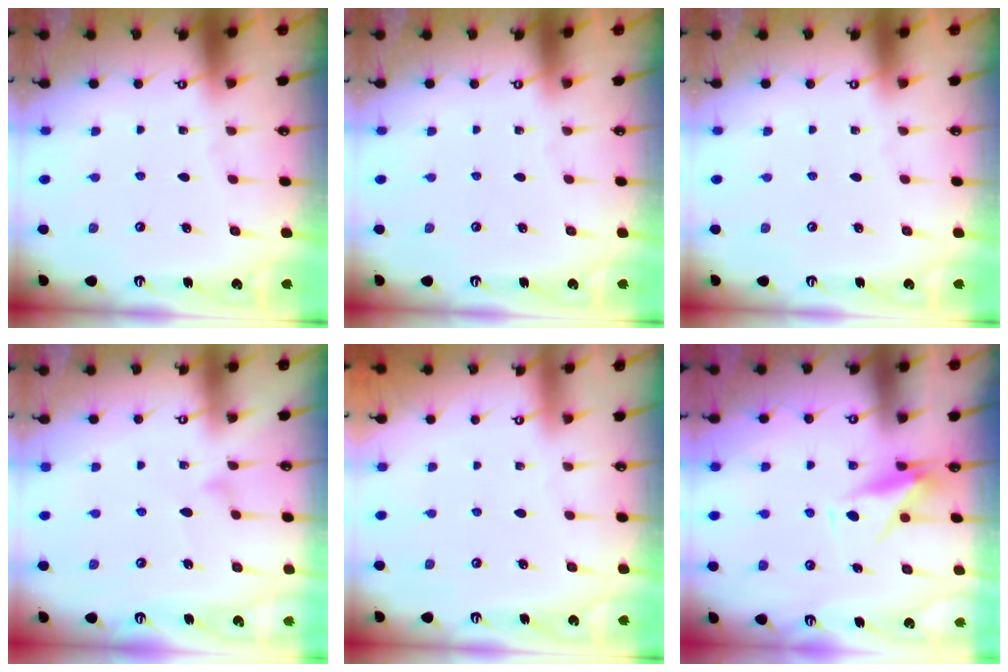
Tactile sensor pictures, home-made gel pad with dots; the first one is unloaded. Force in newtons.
{"total": 0.0}
{"total": 0.0}
{"total": 9.0, "press": 8.9, "slide": 0.6}
{"total": 3.9, "press": 3.9, "slide": 0.0}
{"total": 9.3, "press": 9.2, "slide": 1.3}